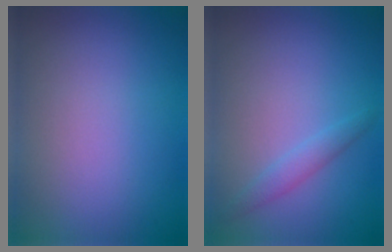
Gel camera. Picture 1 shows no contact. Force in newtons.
{"total": 1.4, "press": 1.4, "slide": 0.0}